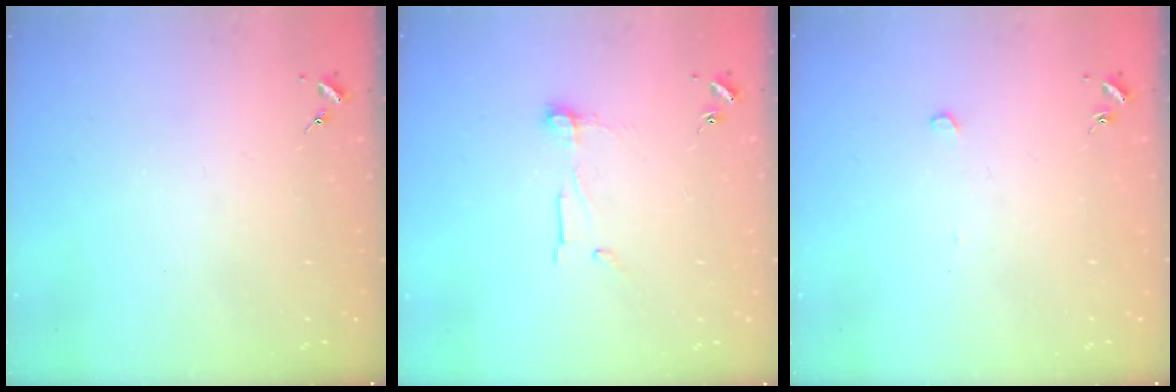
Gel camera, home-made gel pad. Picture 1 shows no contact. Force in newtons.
{"total": 7.7, "press": 7.6, "slide": 0.5}
{"total": 2.8, "press": 2.8, "slide": 0.1}